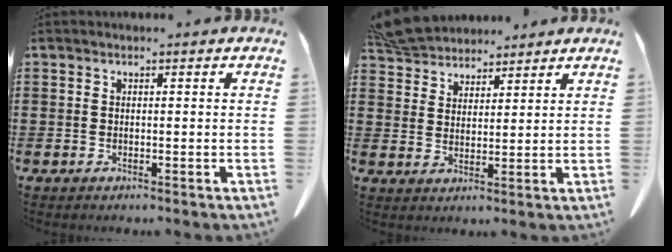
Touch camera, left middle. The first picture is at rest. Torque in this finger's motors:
{"motor_torque": [0.41, 0.33, 0.14, 0.08]}